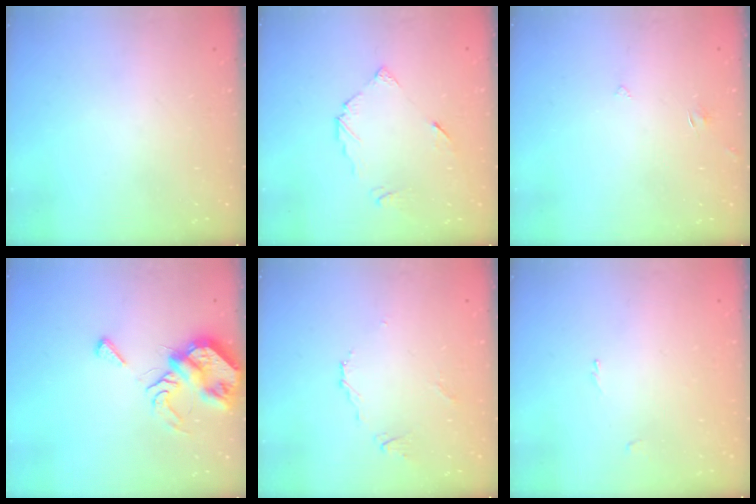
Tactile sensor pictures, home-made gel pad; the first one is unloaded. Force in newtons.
{"total": 5.4, "press": 5.4, "slide": 0.5}
{"total": 2.5, "press": 2.5, "slide": 0.3}
{"total": 10.4, "press": 10.3, "slide": 1.3}
{"total": 4.4, "press": 4.4, "slide": 0.7}
{"total": 0.8, "press": 0.7, "slide": 0.4}